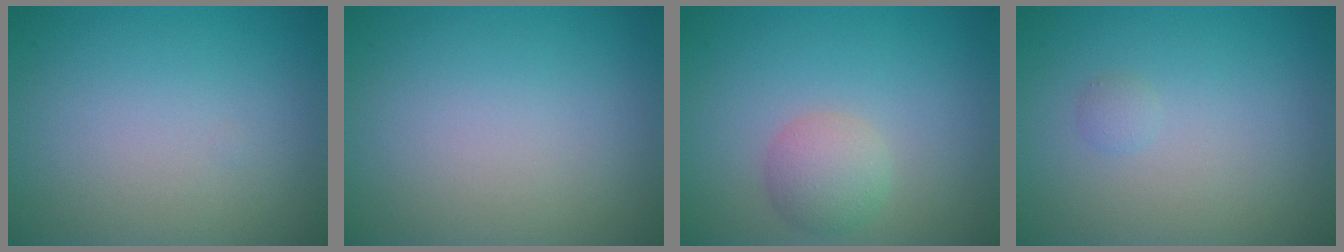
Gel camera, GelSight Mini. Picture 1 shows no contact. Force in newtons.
{"total": 0.0}
{"total": 2.7, "press": 2.6, "slide": 0.2}
{"total": 0.6, "press": 0.6, "slide": 0.0}